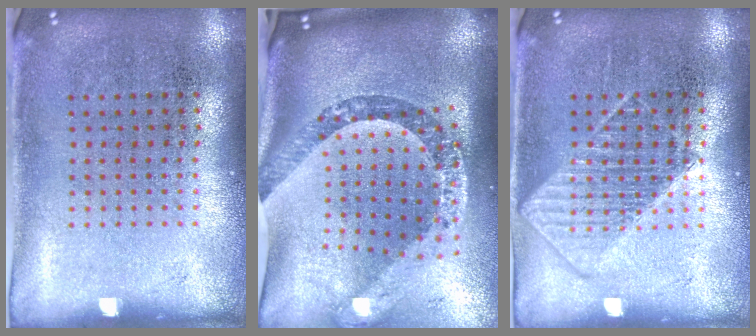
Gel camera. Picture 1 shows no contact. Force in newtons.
{"total": 3.7, "press": 2.6, "slide": 2.6}
{"total": 2.2, "press": 2.1, "slide": 0.4}